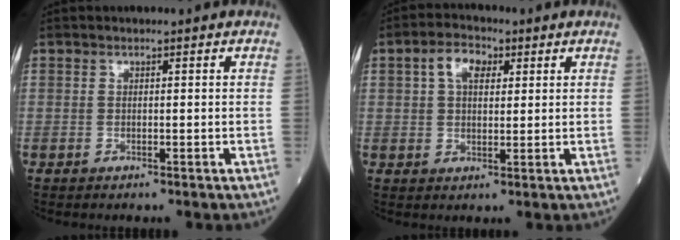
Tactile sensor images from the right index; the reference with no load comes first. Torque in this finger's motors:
{"motor_torque": [0.18, 0.15, 0.26, 0.04]}